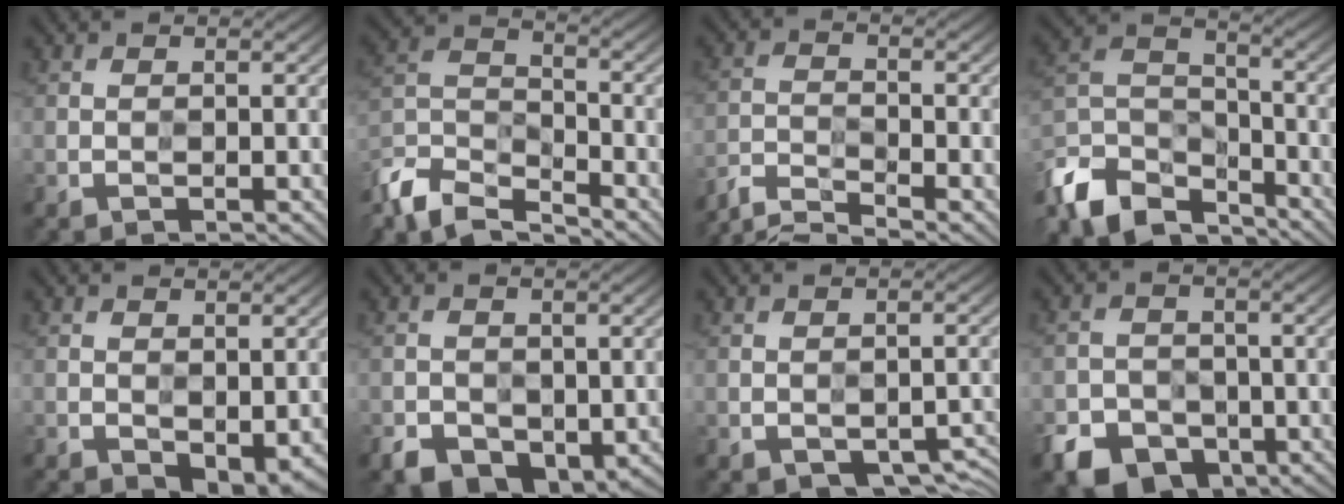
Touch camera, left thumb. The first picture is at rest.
{"total": 10.8, "force": [-8.6, 3.6, 5.4], "torque": [-0.123, -0.015, -0.174]}
{"total": 6.3, "force": [-5.8, 1.0, 2.3], "torque": [-0.048, -0.011, -0.117]}
{"total": 12.4, "force": [-9.5, 5.8, 5.6], "torque": [-0.139, -0.007, -0.188]}
{"total": 4.3, "force": [-2.0, 2.1, 3.1], "torque": [-0.049, -0.016, -0.024]}
{"total": 4.7, "force": [-2.1, 3.4, 2.5], "torque": [-0.039, -0.016, -0.036]}
{"total": 4.4, "force": [-2.4, 2.4, 2.9], "torque": [-0.036, -0.006, -0.027]}
{"total": 6.6, "force": [-4.1, 4.6, 2.4], "torque": [-0.042, -0.014, -0.076]}